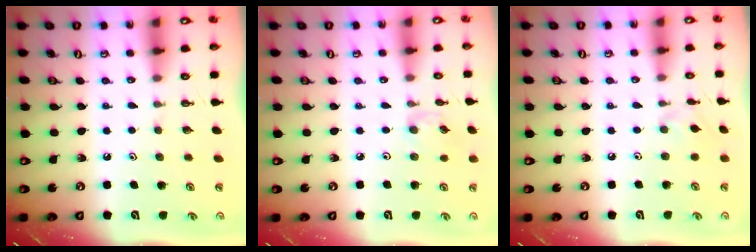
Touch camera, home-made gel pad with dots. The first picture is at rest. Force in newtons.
{"total": 2.5, "press": 2.5, "slide": 0.5}
{"total": 3.3, "press": 3.2, "slide": 0.6}